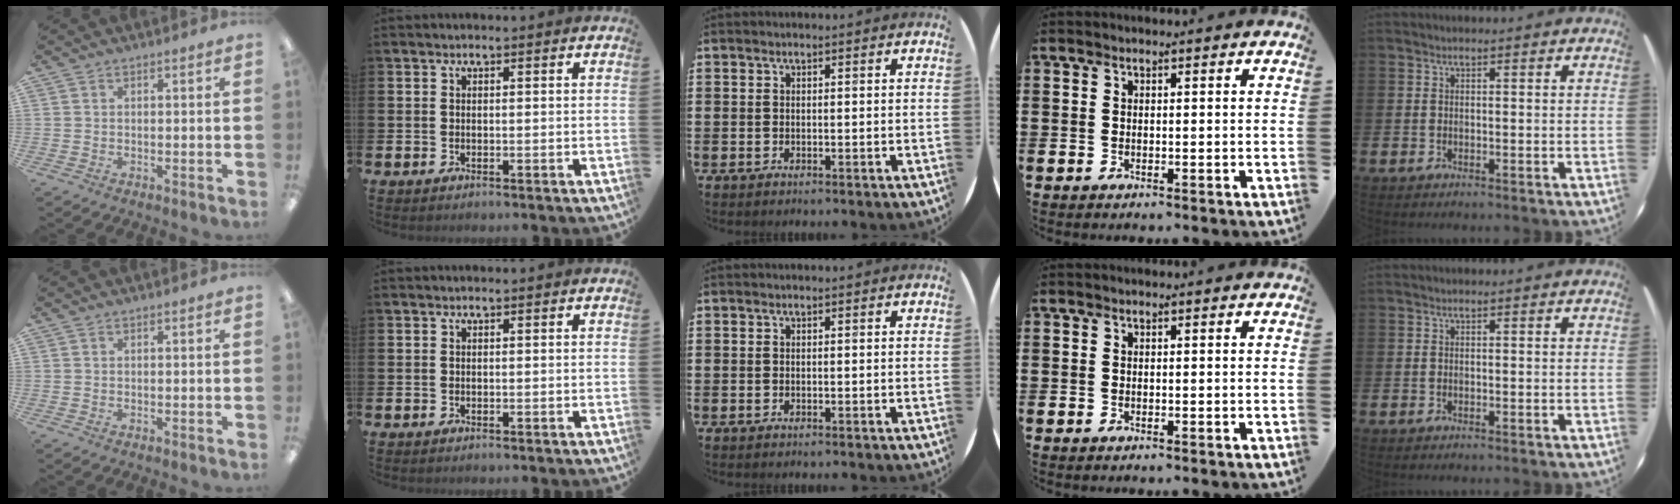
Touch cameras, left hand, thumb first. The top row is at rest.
{}